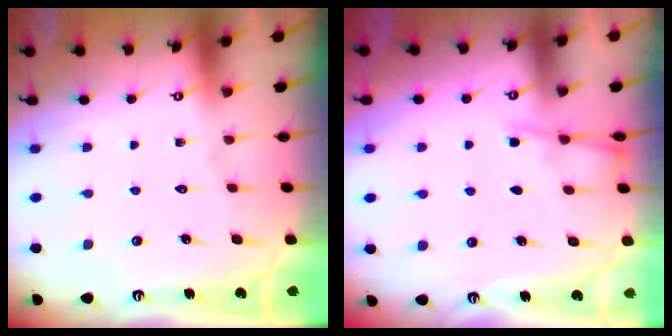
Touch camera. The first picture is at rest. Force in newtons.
{"total": 3.3, "press": 3.3, "slide": 0.4}